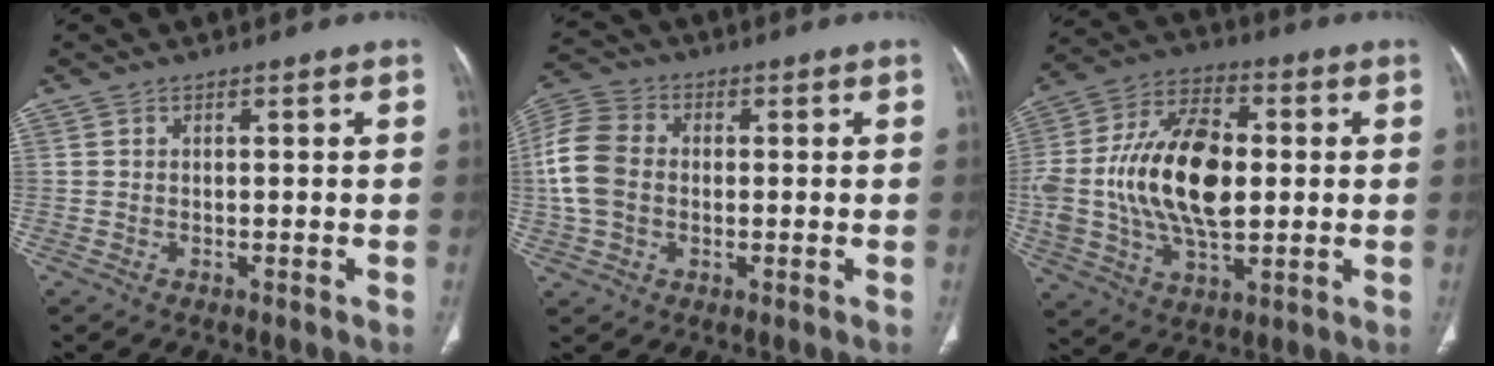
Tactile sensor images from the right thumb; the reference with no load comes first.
{"total": 10.6, "force": [0.1, 8.0, 7.0], "torque": [-0.148, 0.022, -0.007]}
{"total": 21.1, "force": [0.6, 12.0, 17.3], "torque": [-0.332, 0.012, 0.013]}